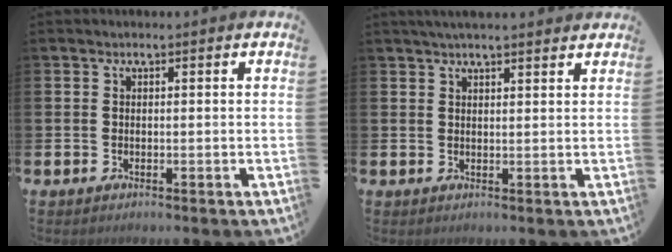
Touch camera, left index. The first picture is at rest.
{"total": 2.7, "force": [2.5, 0.1, 0.9], "torque": [-0.017, -0.006, 0.044]}